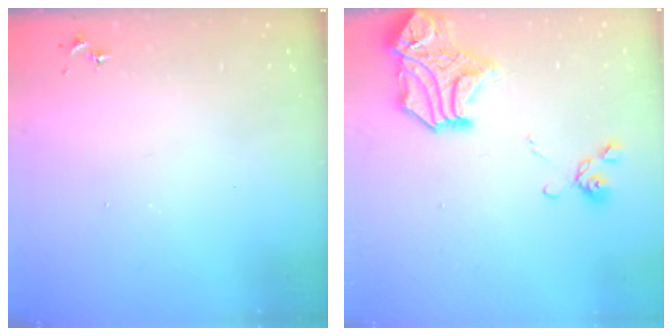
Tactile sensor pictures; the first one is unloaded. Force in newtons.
{"total": 18.0, "press": 17.9, "slide": 1.8}